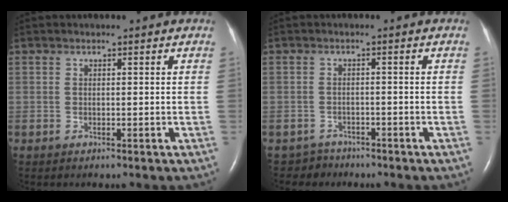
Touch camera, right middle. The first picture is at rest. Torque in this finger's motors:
{"motor_torque": [-0.51, -0.31, -0.23, -0.05]}